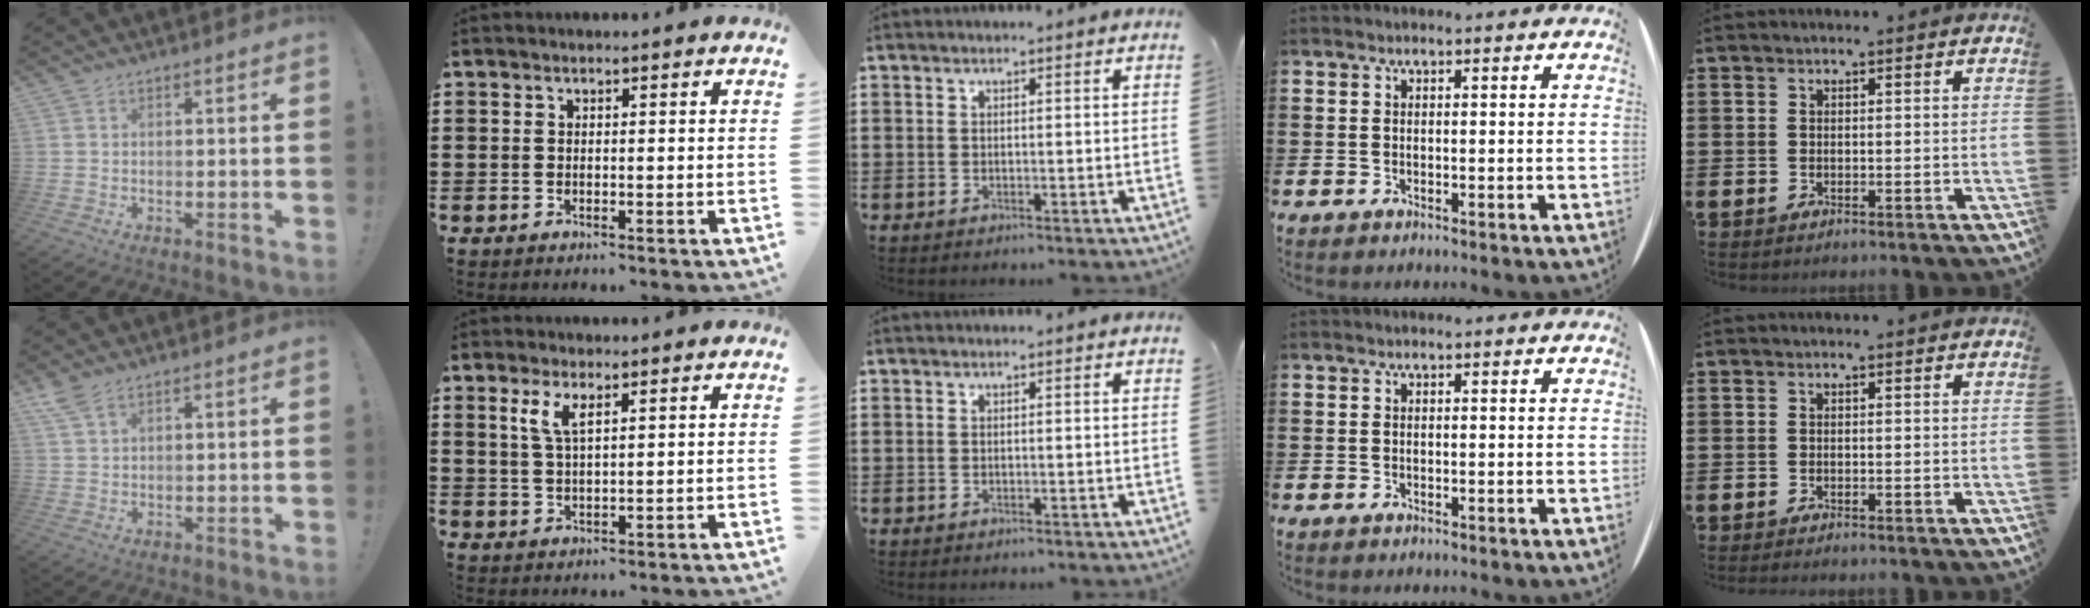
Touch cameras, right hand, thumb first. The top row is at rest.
{"thumb": {"total": 4.1, "force": [2.8, 1.7, 2.5], "torque": [-0.046, -0.009, 0.052]}, "index": {"total": 3.6, "force": [1.8, 1.2, 2.9], "torque": [-0.063, 0.005, 0.030]}}